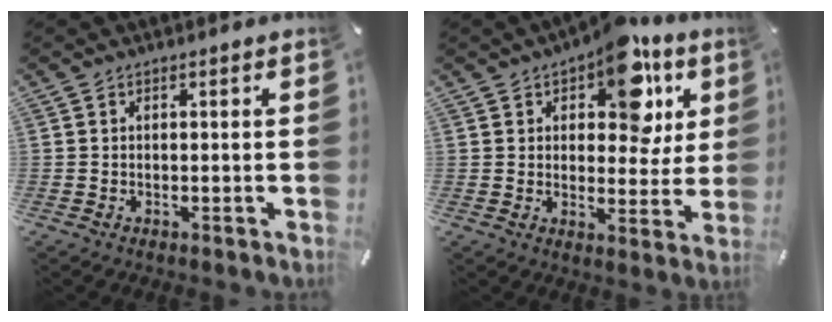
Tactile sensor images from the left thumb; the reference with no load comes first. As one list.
[{"total": 14.4, "force": [7.6, 8.0, 9.2], "torque": [-0.120, -0.036, 0.128]}]